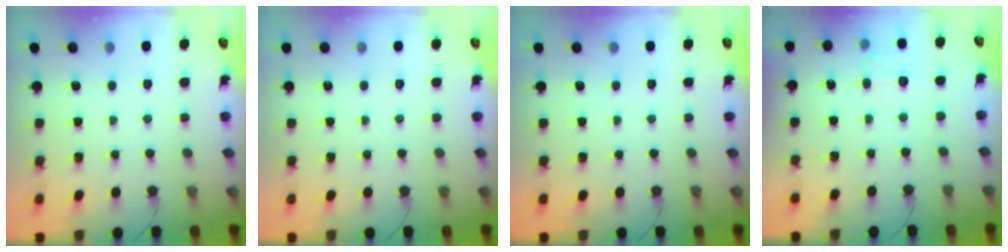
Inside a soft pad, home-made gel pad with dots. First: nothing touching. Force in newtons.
{"total": 0.0}
{"total": 0.0}
{"total": 7.5, "press": 7.3, "slide": 1.4}